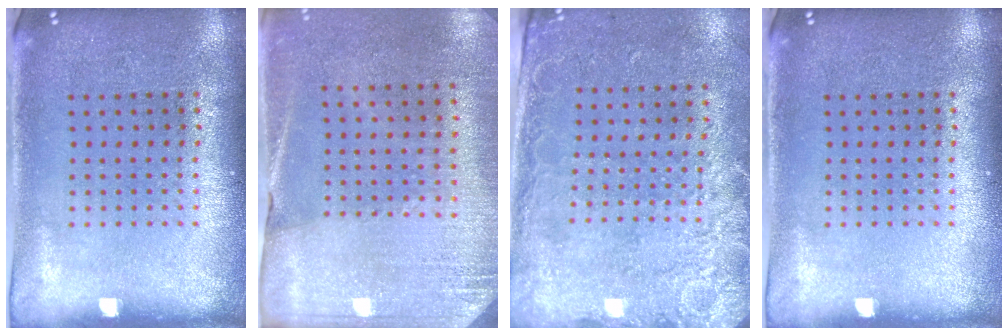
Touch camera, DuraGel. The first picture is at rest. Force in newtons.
{"total": 2.6, "press": 2.4, "slide": 1.1}
{"total": 2.6, "press": 2.1, "slide": 1.5}
{"total": 0.0}